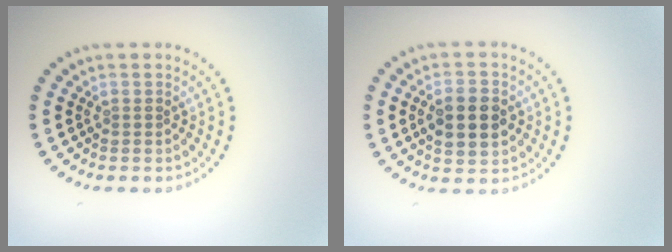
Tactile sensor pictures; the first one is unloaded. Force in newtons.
{"total": 4.3, "press": 4.3, "slide": 0.2}